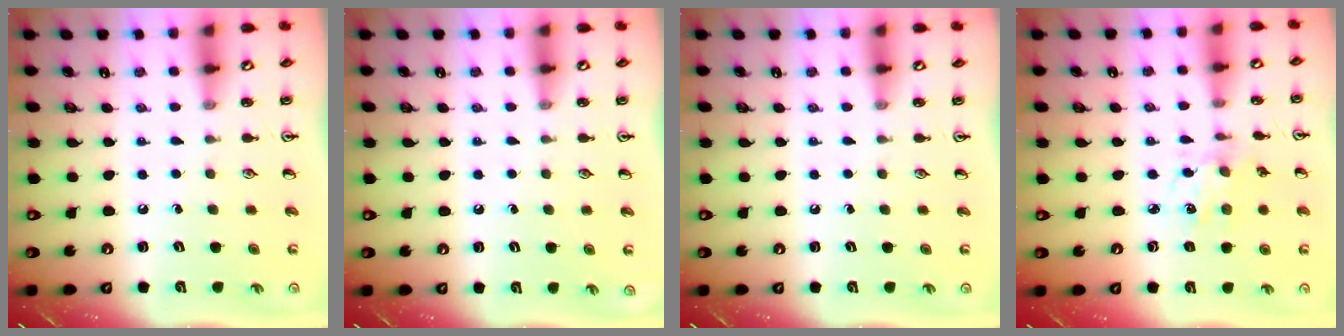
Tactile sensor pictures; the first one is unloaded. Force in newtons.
{"total": 0.0}
{"total": 0.0}
{"total": 3.1, "press": 3.0, "slide": 1.0}